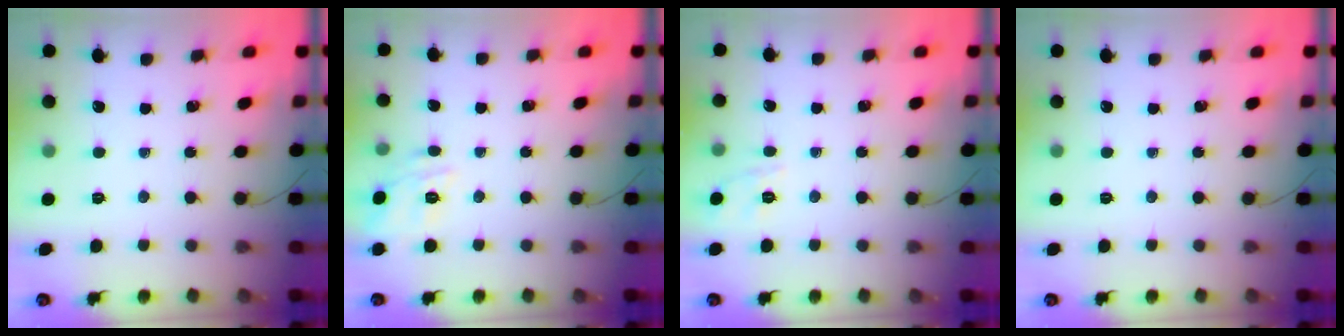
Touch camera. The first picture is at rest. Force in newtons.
{"total": 12.5, "press": 12.4, "slide": 1.7}
{"total": 1.9, "press": 0.2, "slide": 1.9}
{"total": 0.0}